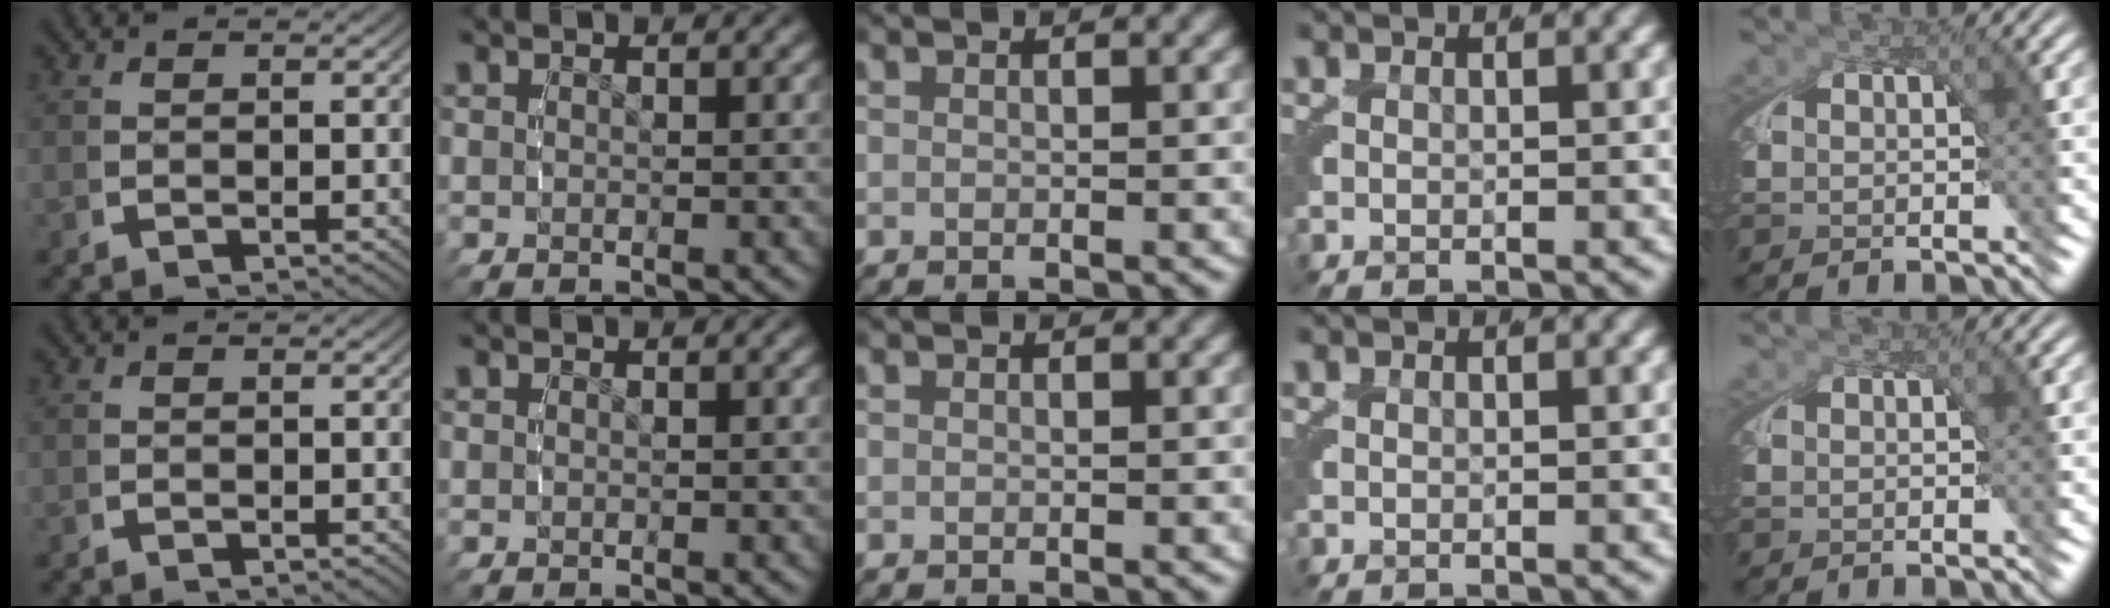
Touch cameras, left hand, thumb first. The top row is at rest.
{}